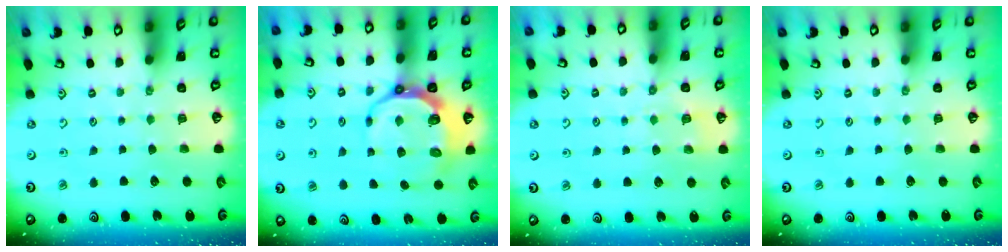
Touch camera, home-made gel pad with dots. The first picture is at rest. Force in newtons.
{"total": 10.2, "press": 9.4, "slide": 3.9}
{"total": 5.4, "press": 5.3, "slide": 1.1}
{"total": 0.0}